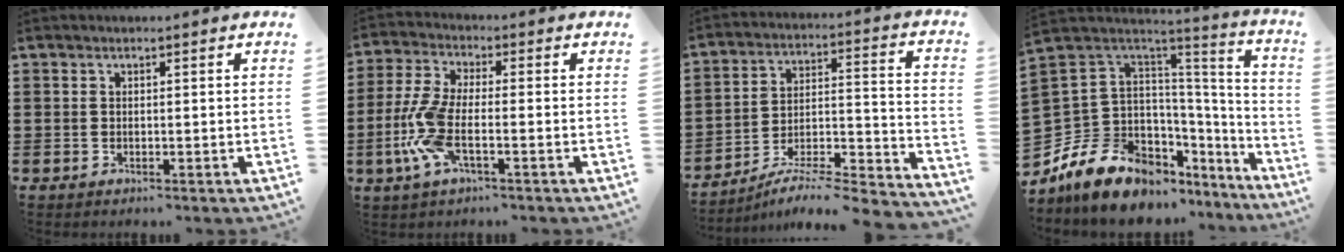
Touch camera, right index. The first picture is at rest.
{"total": 8.0, "force": [-2.8, 2.8, 6.9], "torque": [-0.181, -0.016, -0.061]}
{"total": 5.0, "force": [-4.4, 0.5, 2.4], "torque": [-0.039, -0.014, -0.090]}
{"total": 11.6, "force": [-7.3, 8.1, 4.0], "torque": [-0.115, 0.004, -0.130]}